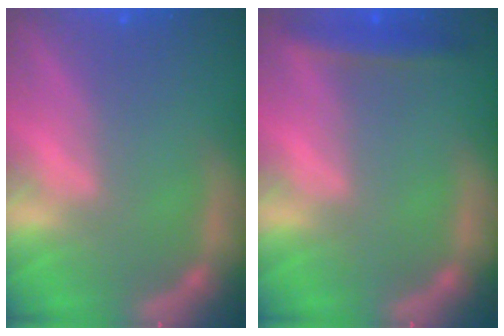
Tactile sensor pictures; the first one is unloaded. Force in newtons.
{"total": 2.4}